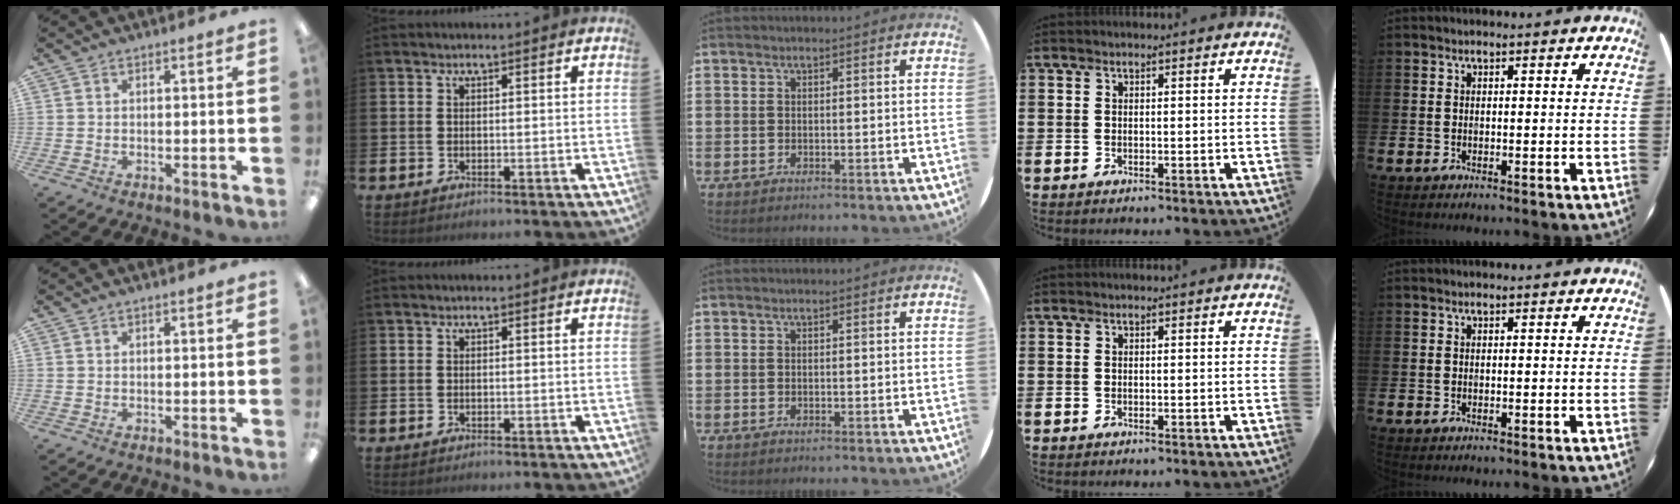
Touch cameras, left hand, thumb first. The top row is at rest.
{}